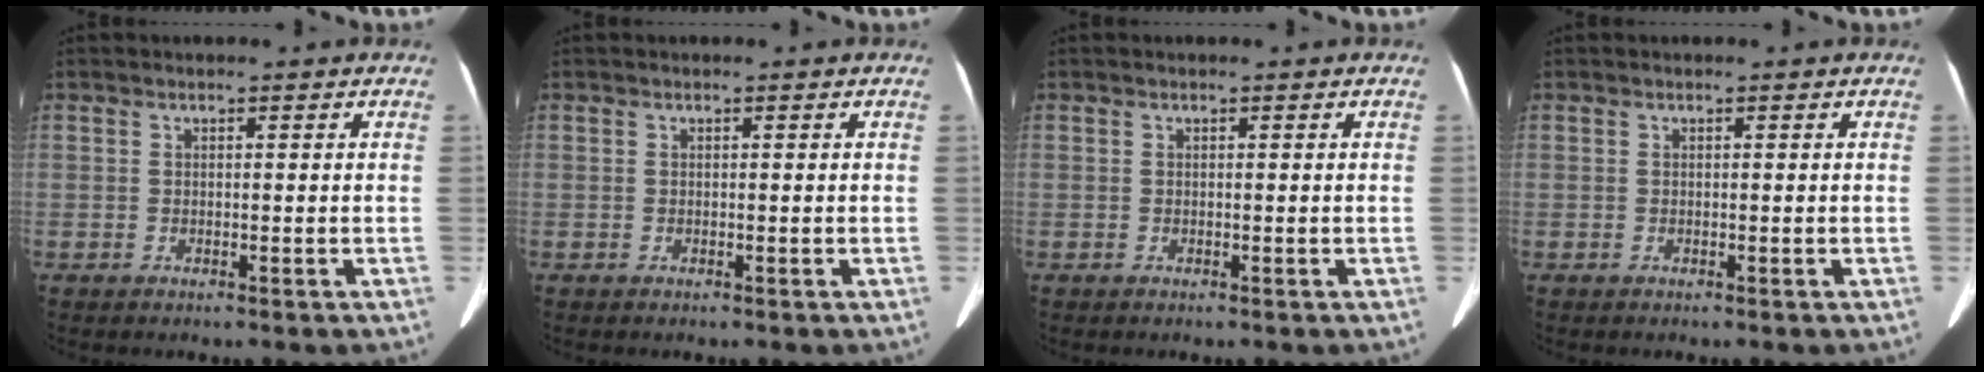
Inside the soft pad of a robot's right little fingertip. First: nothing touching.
{"total": 0.0}
{"total": 0.0}
{"total": 0.0}